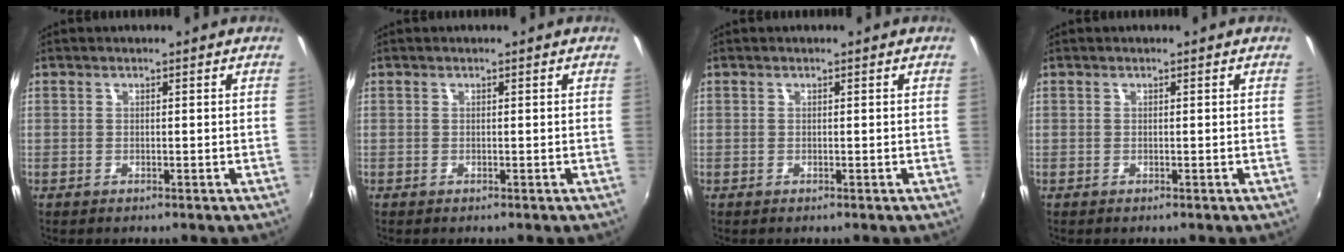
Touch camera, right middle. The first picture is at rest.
{"total": 0.0}
{"total": 0.0}
{"total": 0.0}